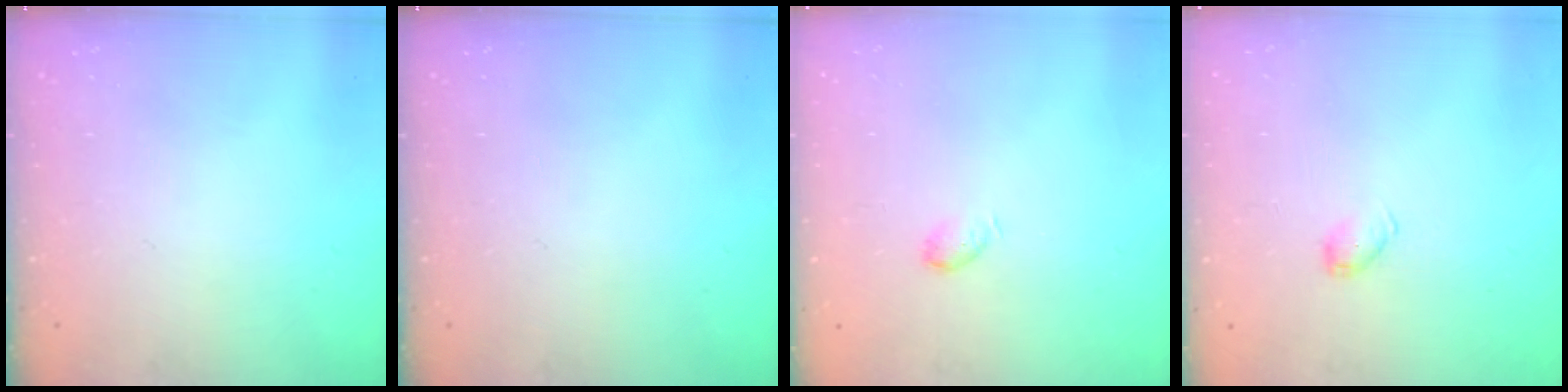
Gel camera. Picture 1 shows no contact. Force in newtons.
{"total": 0.0}
{"total": 3.9, "press": 3.9, "slide": 0.7}
{"total": 5.4, "press": 5.4, "slide": 0.6}